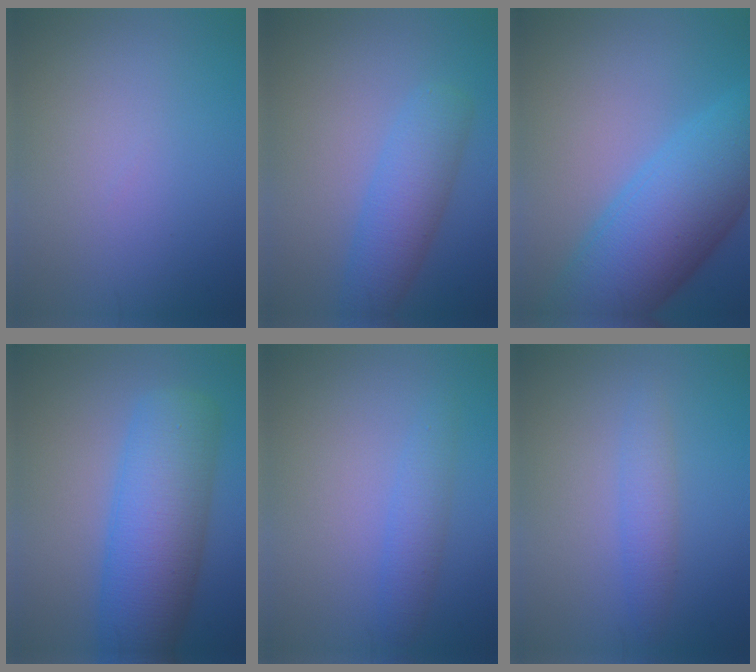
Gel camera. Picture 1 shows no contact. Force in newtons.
{"total": 4.2, "press": 4.2, "slide": 0.1}
{"total": 10.8, "press": 10.8, "slide": 0.4}
{"total": 8.7, "press": 8.7, "slide": 0.3}
{"total": 2.0, "press": 2.0, "slide": 0.2}
{"total": 1.9, "press": 1.9, "slide": 0.0}